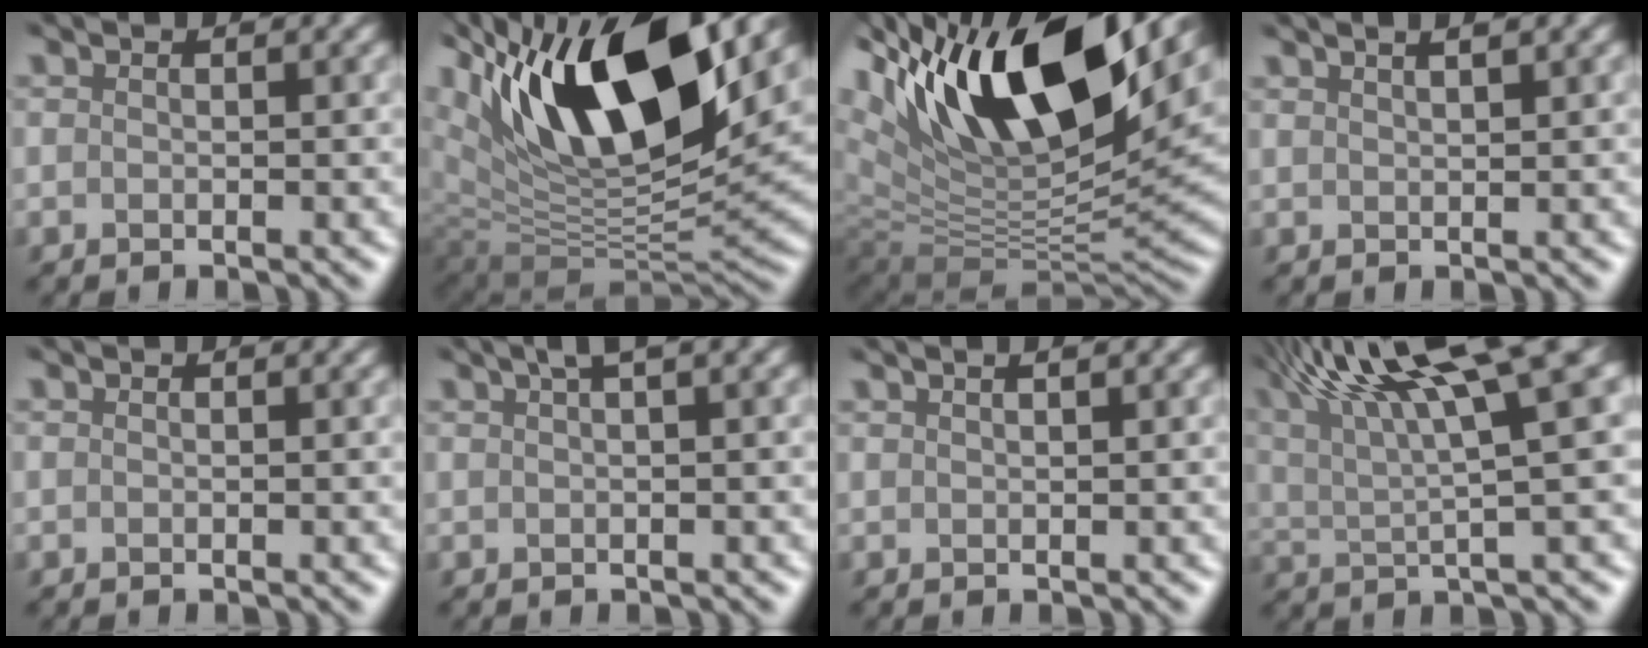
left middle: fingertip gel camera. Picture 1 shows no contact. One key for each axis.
{"total": 14.1, "fx": 7.1, "fy": 5.6, "fz": 10.8, "tx": -0.201, "ty": 0.003, "tz": 0.139}
{"total": 14.2, "fx": 6.6, "fy": 5.5, "fz": 11.3, "tx": -0.224, "ty": 0.009, "tz": 0.129}
{"total": 2.9, "fx": 2.1, "fy": 0.9, "fz": 1.7, "tx": -0.011, "ty": 0.030, "tz": 0.013}
{"total": 0.0}
{"total": 1.6, "fx": 0.8, "fy": -0.4, "fz": 1.4, "tx": -0.030, "ty": 0.008, "tz": 0.024}
{"total": 1.9, "fx": 1.3, "fy": 0.6, "fz": 1.2, "tx": -0.007, "ty": 0.019, "tz": 0.004}
{"total": 12.2, "fx": 6.9, "fy": 2.0, "fz": 9.9, "tx": -0.177, "ty": 0.017, "tz": 0.134}